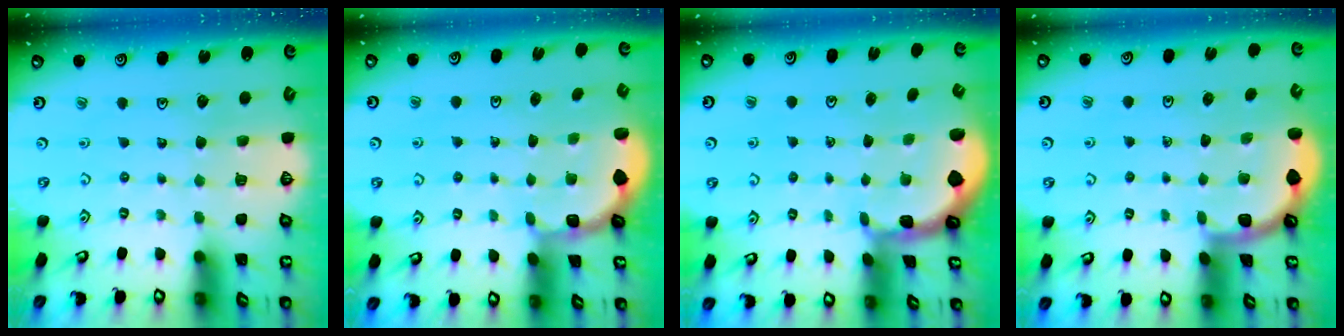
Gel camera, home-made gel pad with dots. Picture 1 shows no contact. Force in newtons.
{"total": 1.8, "press": 1.7, "slide": 0.7}
{"total": 0.8, "press": 0.8, "slide": 0.2}
{"total": 1.6, "press": 1.6, "slide": 0.2}